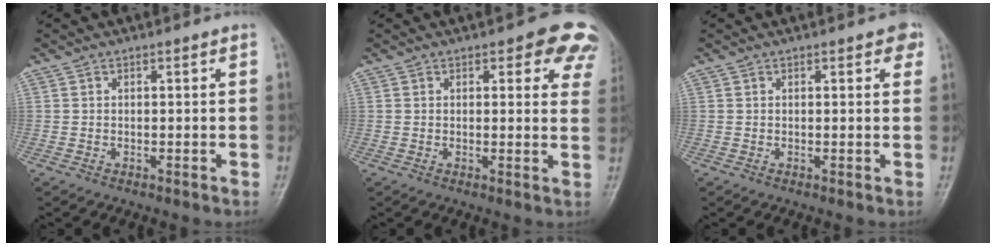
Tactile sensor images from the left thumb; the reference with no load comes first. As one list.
[{"total": 8.0, "force": [5.1, 3.9, 4.8], "torque": [-0.008, -0.020, 0.042]}, {"total": 2.6, "force": [1.3, 1.1, 1.9], "torque": [-0.010, -0.001, 0.011]}]